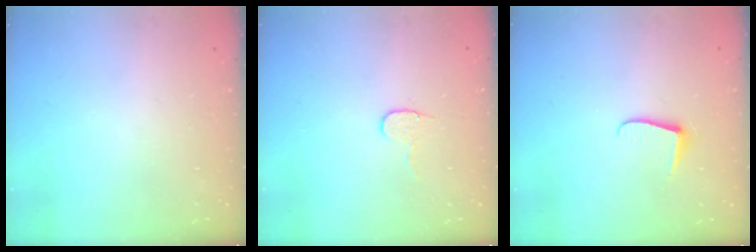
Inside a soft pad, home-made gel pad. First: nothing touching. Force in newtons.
{"total": 6.1, "press": 6.0, "slide": 0.5}
{"total": 5.6, "press": 5.6, "slide": 0.7}